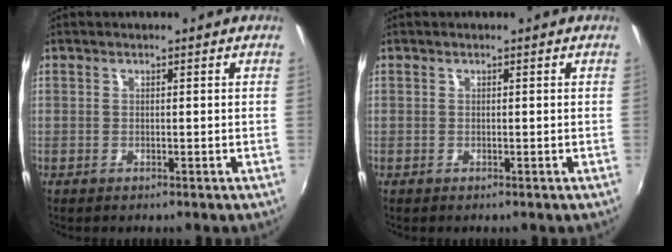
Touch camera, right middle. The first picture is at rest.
{"total": 0.0}